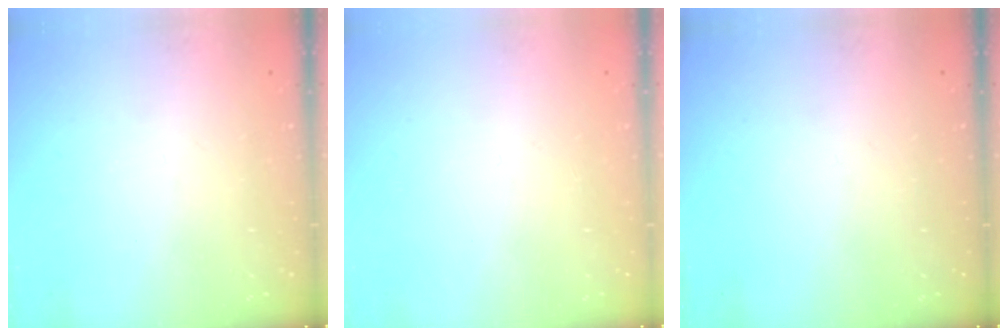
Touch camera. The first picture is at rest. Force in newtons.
{"total": 1.8, "press": 1.7, "slide": 0.1}
{"total": 0.0}